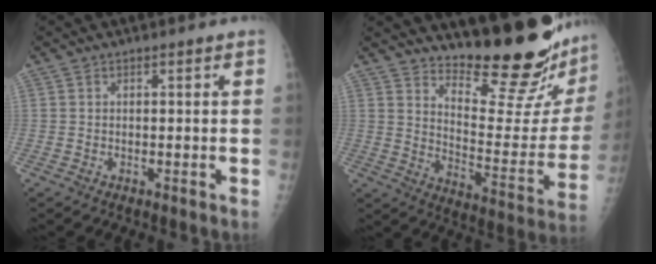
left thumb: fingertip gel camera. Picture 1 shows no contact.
{"total": 20.6, "force": [18.6, 2.4, 8.5], "torque": [-0.087, -0.188, 0.258]}